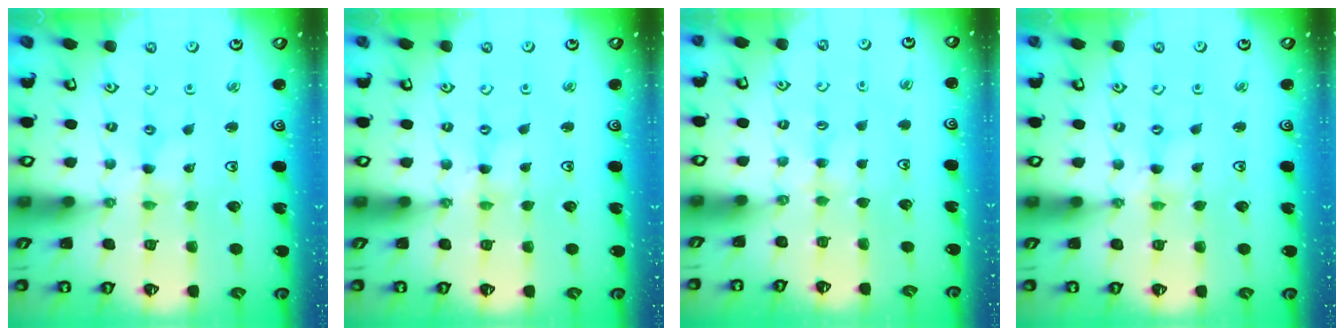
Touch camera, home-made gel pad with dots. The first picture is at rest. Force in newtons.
{"total": 0.0}
{"total": 1.9, "press": 1.8, "slide": 0.3}
{"total": 0.0}